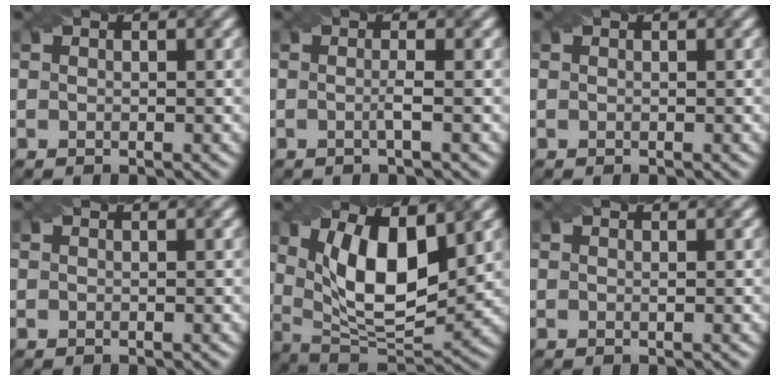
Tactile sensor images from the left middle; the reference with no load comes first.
{"total": 1.2, "force": [-0.3, 0.2, 1.2], "torque": [-0.021, -0.003, -0.008]}
{"total": 0.0}
{"total": 0.0}
{"total": 10.3, "force": [2.9, 4.4, 8.9], "torque": [-0.149, -0.008, 0.048]}
{"total": 0.0}